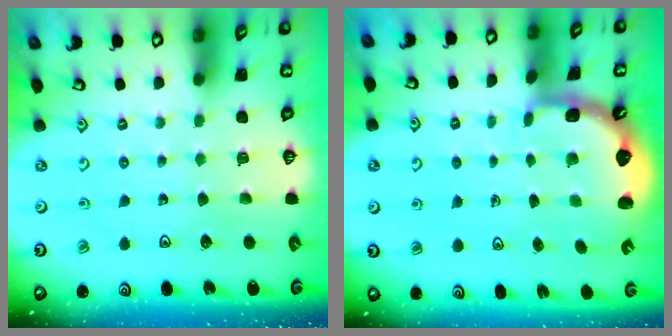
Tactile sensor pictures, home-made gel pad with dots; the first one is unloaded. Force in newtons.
{"total": 2.4, "press": 1.7, "slide": 1.8}